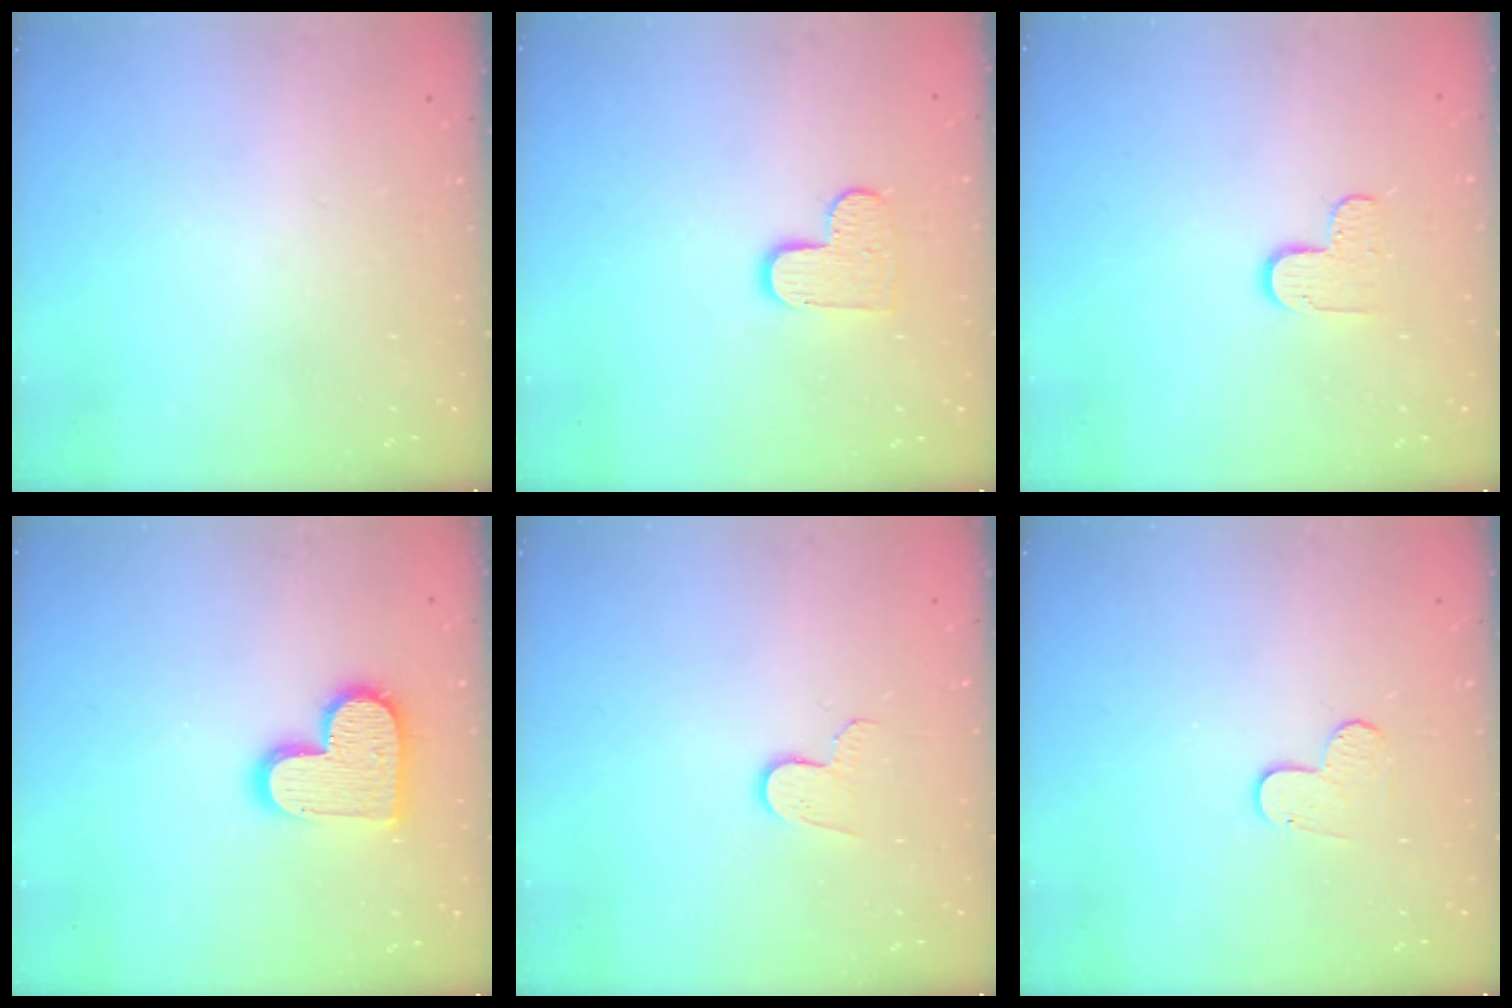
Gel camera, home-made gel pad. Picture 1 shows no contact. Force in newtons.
{"total": 7.7, "press": 7.7, "slide": 0.4}
{"total": 6.1, "press": 6.1, "slide": 0.4}
{"total": 14.5, "press": 14.5, "slide": 0.9}
{"total": 5.8, "press": 5.8, "slide": 0.5}
{"total": 5.5, "press": 5.5, "slide": 0.5}